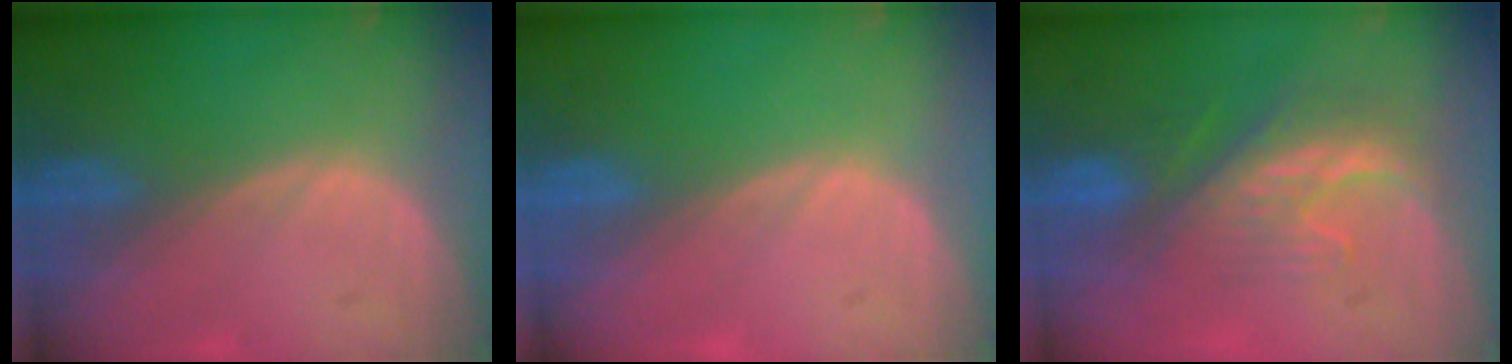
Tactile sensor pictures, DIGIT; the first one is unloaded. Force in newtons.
{"total": 0.0}
{"total": 8.3, "press": 7.3, "slide": 3.8}